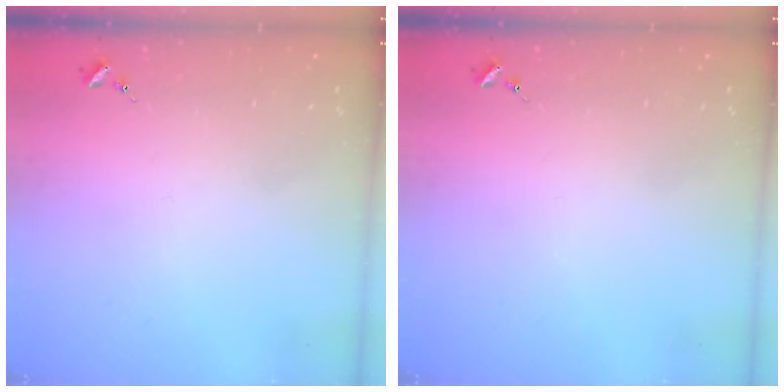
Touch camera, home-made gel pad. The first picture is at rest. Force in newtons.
{"total": 0.0}